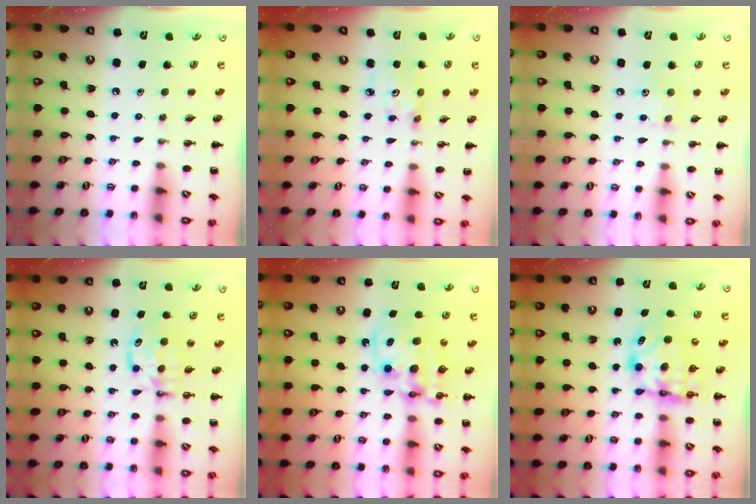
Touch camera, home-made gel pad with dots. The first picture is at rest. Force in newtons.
{"total": 2.8, "press": 2.8, "slide": 0.4}
{"total": 7.0, "press": 6.8, "slide": 1.5}
{"total": 7.0, "press": 6.9, "slide": 1.0}
{"total": 12.1, "press": 11.8, "slide": 2.8}
{"total": 6.4, "press": 6.4, "slide": 0.7}